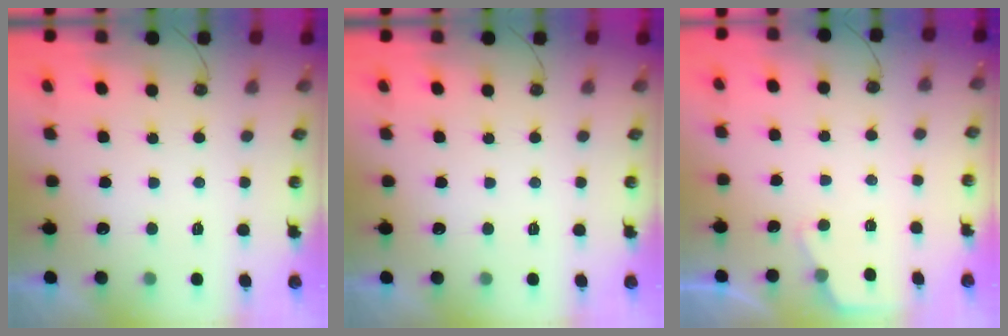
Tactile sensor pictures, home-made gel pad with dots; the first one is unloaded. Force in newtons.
{"total": 0.0}
{"total": 2.3, "press": 2.3, "slide": 0.3}